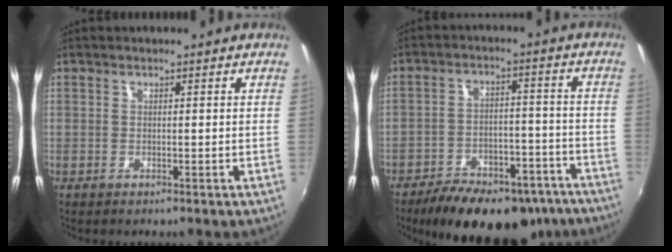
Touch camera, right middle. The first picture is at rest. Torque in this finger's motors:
{"motor_torque": [1.07, -1.07, 0.34, 0.15]}